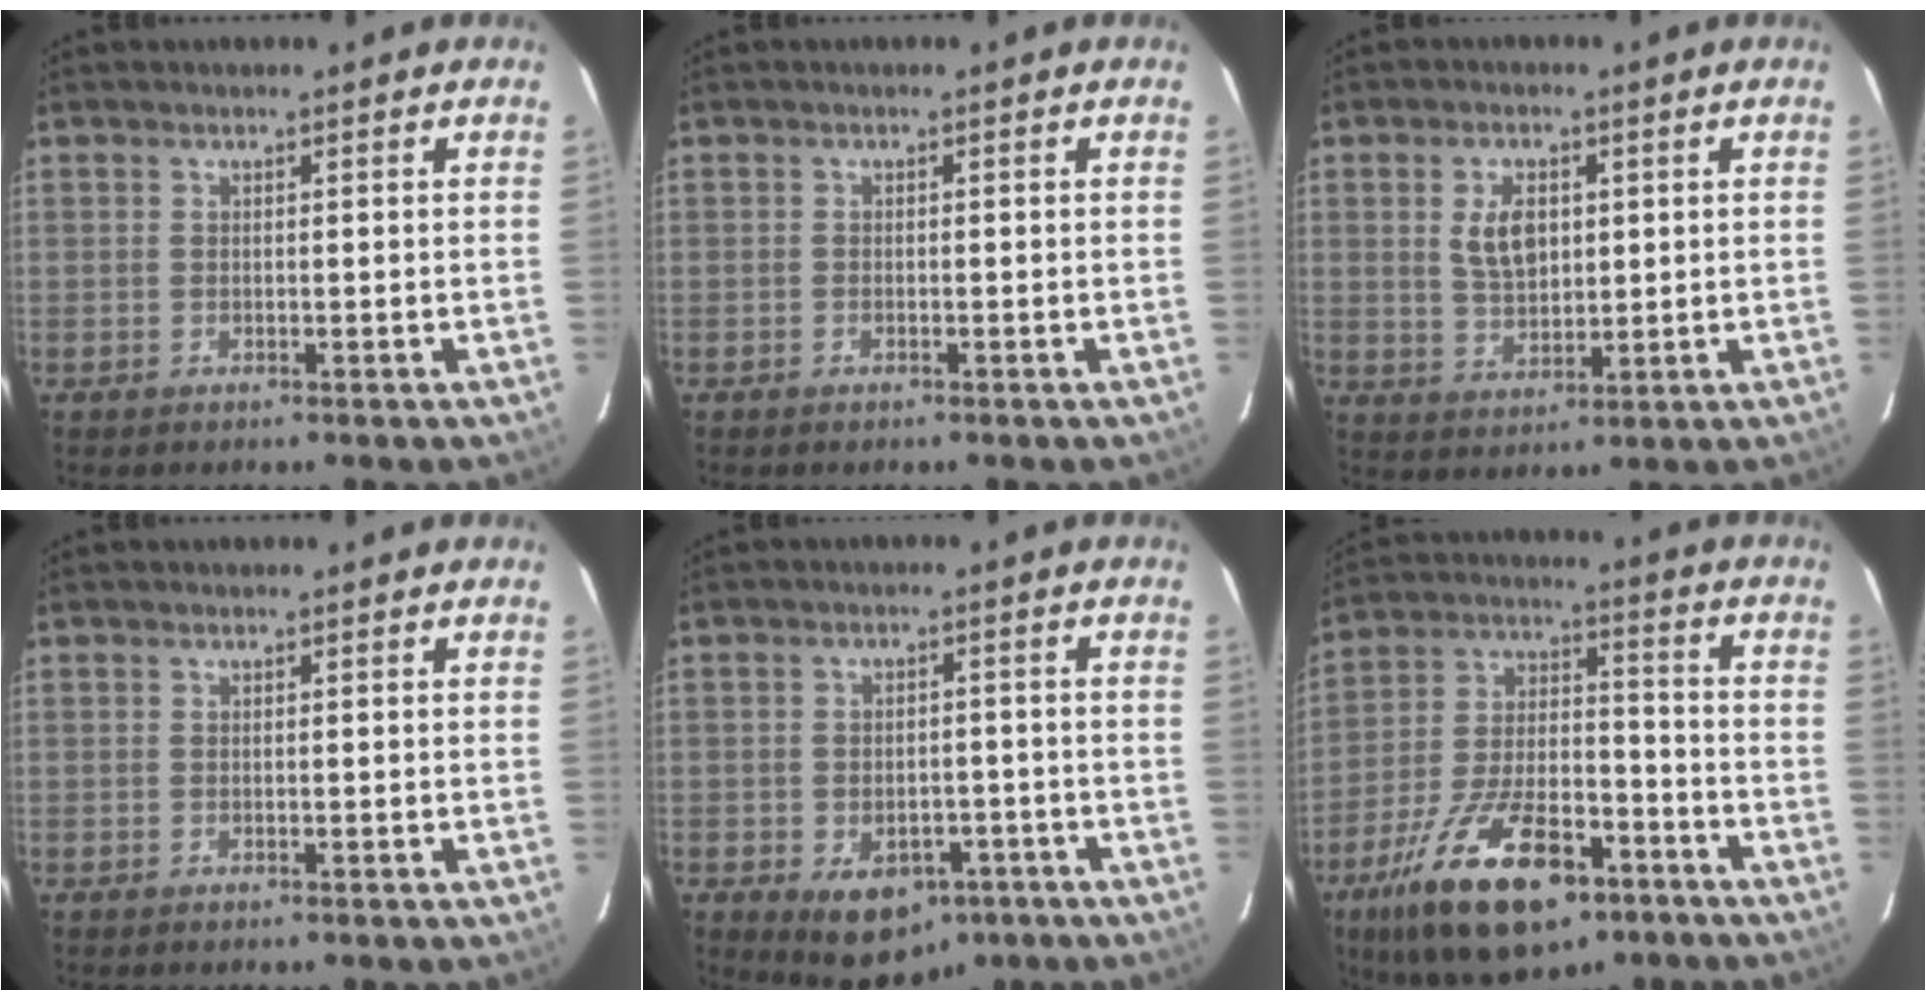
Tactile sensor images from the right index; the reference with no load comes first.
{"total": 0.5, "force": [-0.4, 0.3, 0.1], "torque": [-0.003, 0.001, -0.007]}
{"total": 6.6, "force": [1.6, 3.9, 5.1], "torque": [-0.096, 0.005, 0.035]}
{"total": 0.0}
{"total": 9.7, "force": [-5.1, 6.6, 5.0], "torque": [-0.094, 0.002, -0.050]}
{"total": 21.6, "force": [-12.6, 9.2, 15.0], "torque": [-0.283, -0.017, -0.204]}